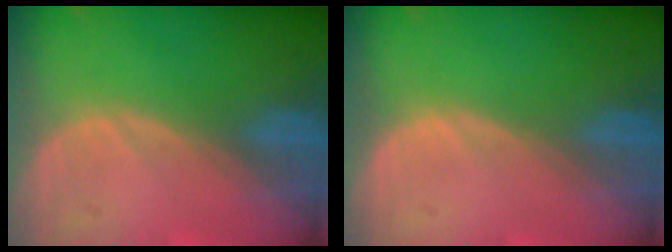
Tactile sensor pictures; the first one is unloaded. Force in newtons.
{"total": 0.0}